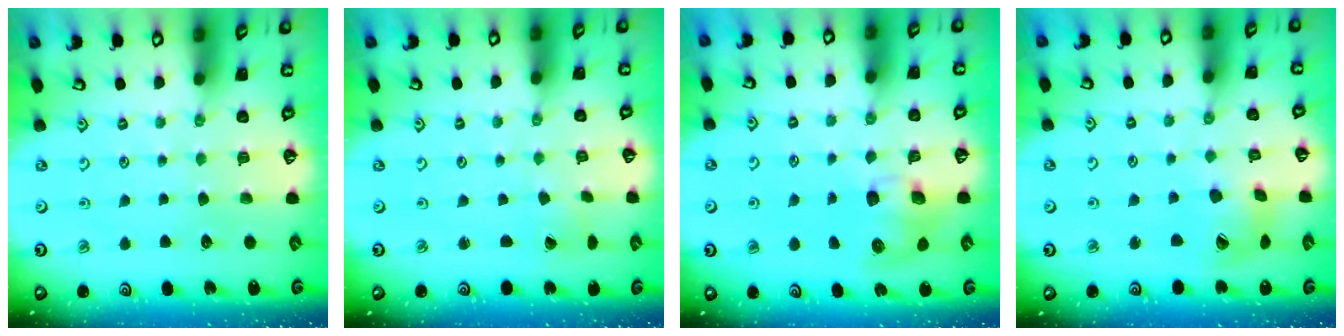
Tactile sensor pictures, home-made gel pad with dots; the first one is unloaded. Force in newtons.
{"total": 1.9, "press": 1.9, "slide": 0.2}
{"total": 9.0, "press": 9.0, "slide": 1.0}
{"total": 11.4, "press": 11.3, "slide": 1.5}